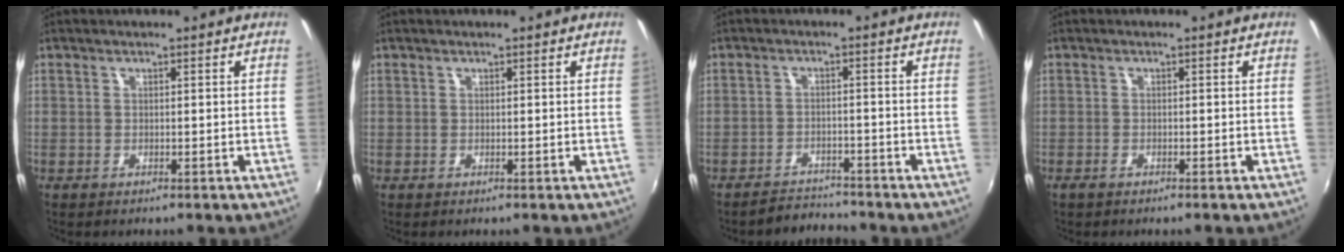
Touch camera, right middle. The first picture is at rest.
{"total": 0.0}
{"total": 4.4, "force": [-4.3, 0.6, -0.1], "torque": [-0.013, 0.001, -0.073]}
{"total": 1.3, "force": [-1.1, 0.3, 0.7], "torque": [-0.018, -0.002, -0.024]}